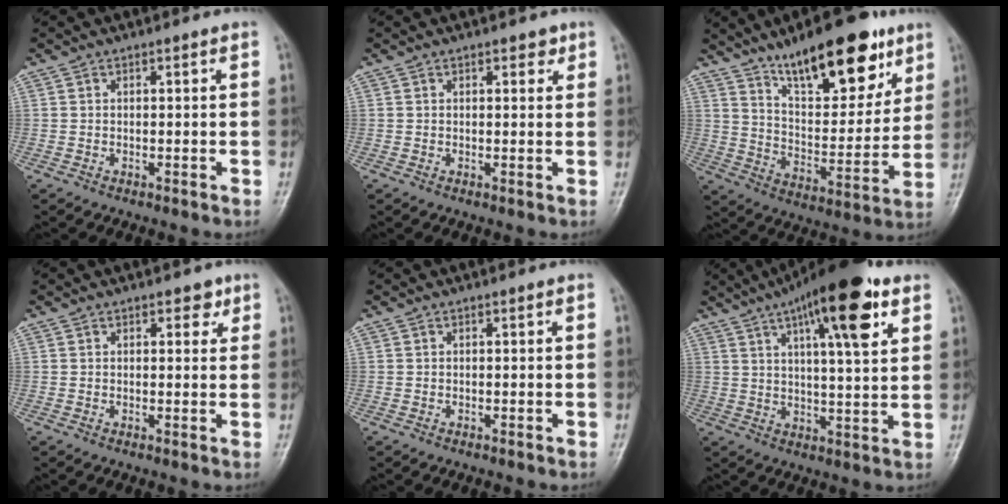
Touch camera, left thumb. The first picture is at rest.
{"total": 2.1, "force": [1.2, 1.1, 1.2], "torque": [-0.004, -0.004, 0.014]}
{"total": 20.6, "force": [13.3, 7.5, 13.9], "torque": [-0.166, -0.065, 0.220]}
{"total": 2.5, "force": [1.4, 1.4, 1.4], "torque": [0.000, -0.005, 0.016]}
{"total": 0.0}
{"total": 17.2, "force": [8.7, 4.4, 14.2], "torque": [-0.202, -0.019, 0.130]}